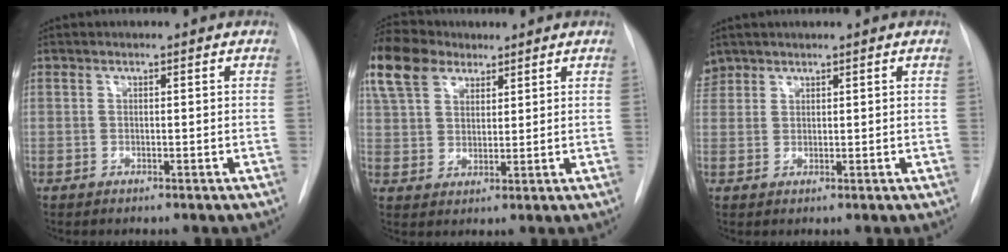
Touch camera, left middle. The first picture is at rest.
{"total": 12.3, "force": [8.3, 7.2, 5.5], "torque": [-0.140, 0.039, 0.160]}
{"total": 3.2, "force": [2.5, 1.9, 0.0], "torque": [0.001, 0.012, 0.052]}